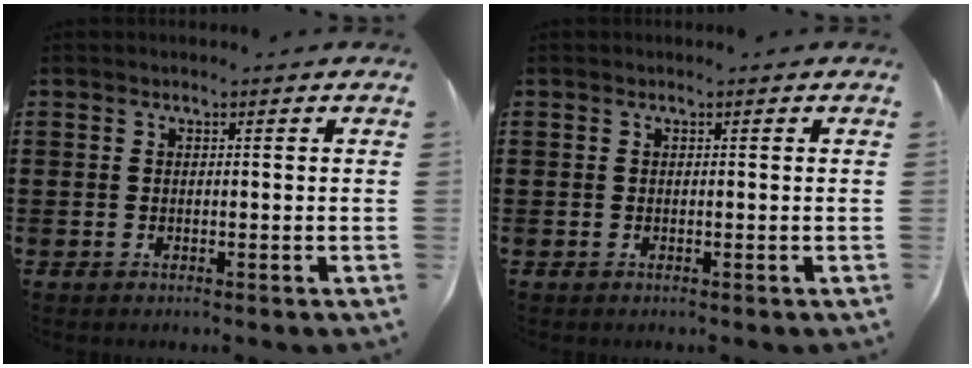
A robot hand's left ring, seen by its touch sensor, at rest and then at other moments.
{"total": 0.0}